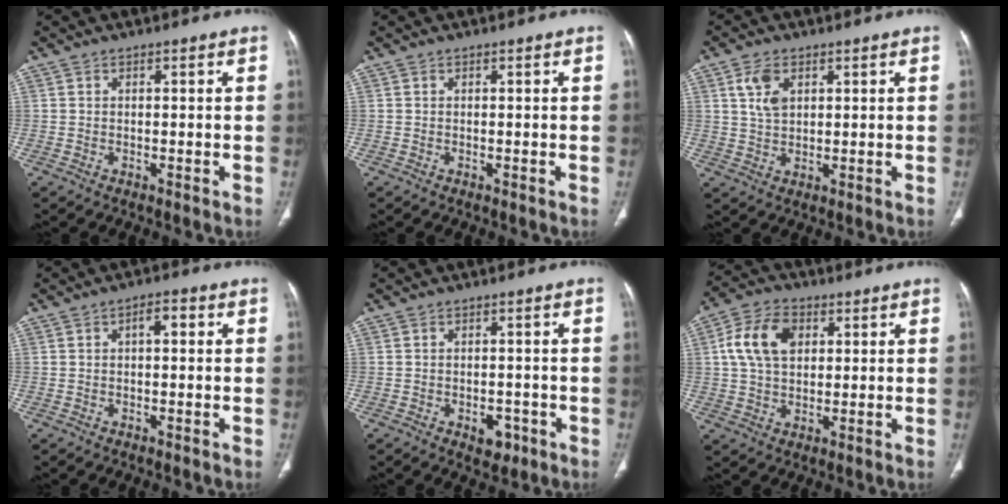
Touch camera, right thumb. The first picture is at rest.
{"total": 0.0}
{"total": 5.2, "force": [2.1, 3.1, 3.6], "torque": [-0.064, -0.006, 0.044]}
{"total": 2.8, "force": [0.5, 1.3, 2.4], "torque": [-0.032, 0.010, 0.003]}
{"total": 3.8, "force": [-1.7, 2.5, 2.3], "torque": [-0.016, 0.006, -0.017]}
{"total": 10.6, "force": [2.6, 7.1, 7.4], "torque": [-0.132, 0.012, 0.043]}